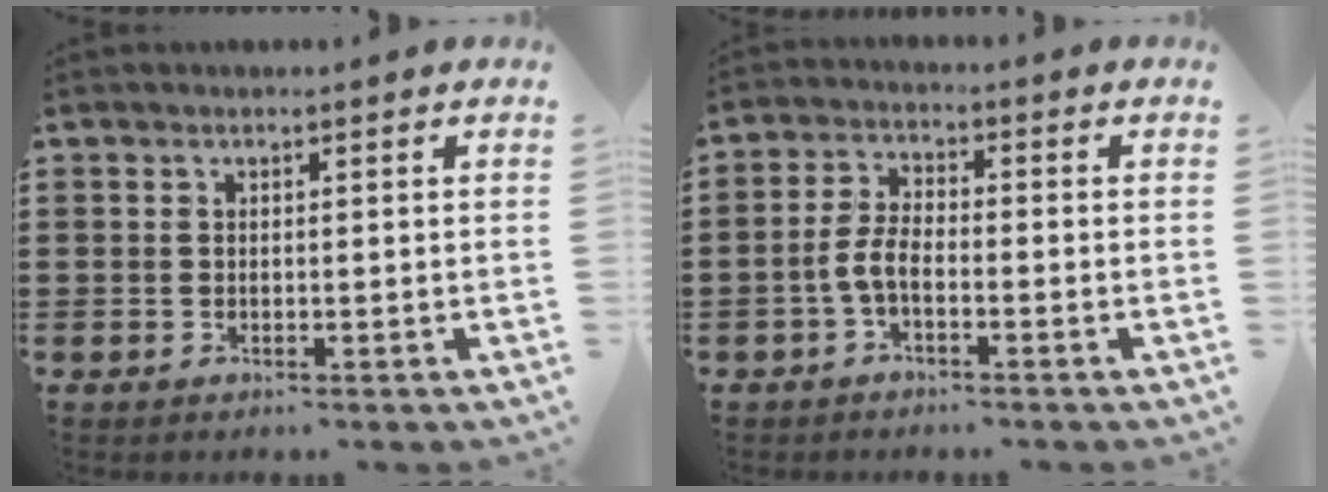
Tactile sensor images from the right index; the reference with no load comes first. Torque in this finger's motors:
{"motor_torque": [1.26, -0.88, 0.12, 0.06]}